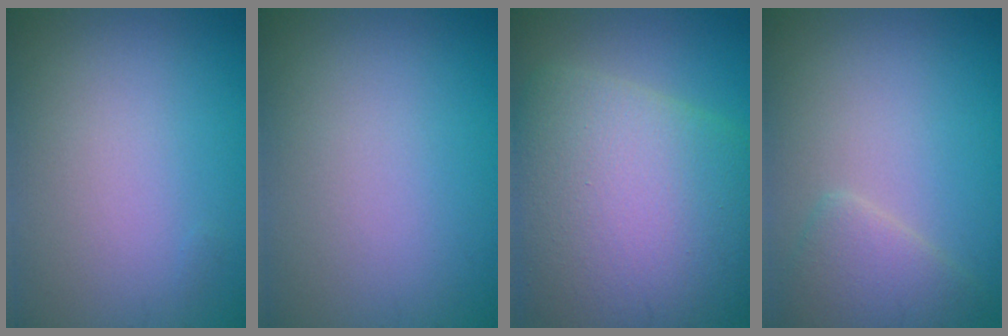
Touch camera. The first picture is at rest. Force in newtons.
{"total": 0.0}
{"total": 12.5, "press": 12.5, "slide": 0.3}
{"total": 2.5, "press": 2.5, "slide": 0.2}